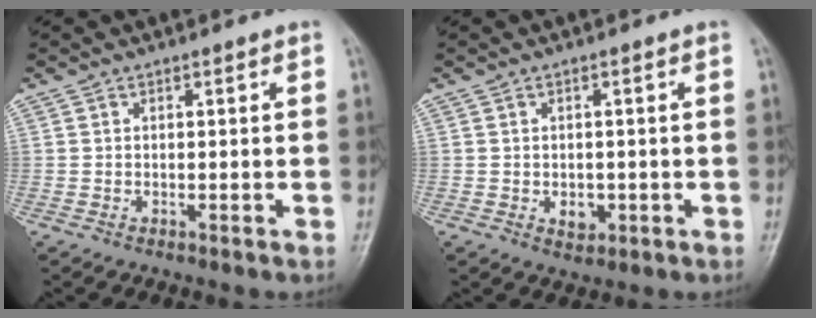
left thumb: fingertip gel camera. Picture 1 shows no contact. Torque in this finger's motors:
{"motor_torque": [0.43, 0.64, 0.23, -0.04, 0.07]}